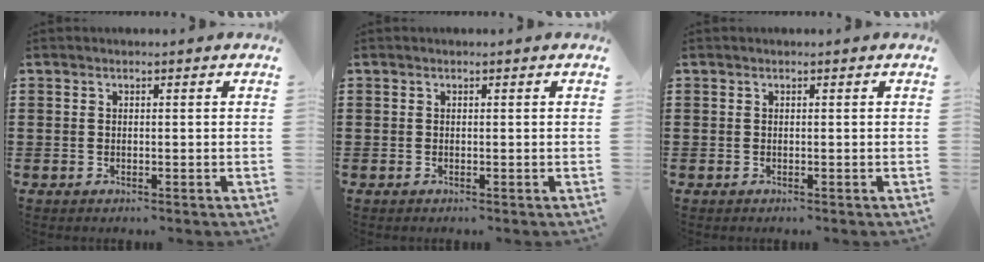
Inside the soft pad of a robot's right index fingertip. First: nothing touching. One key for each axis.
{"total": 0.0}
{"total": 0.0}